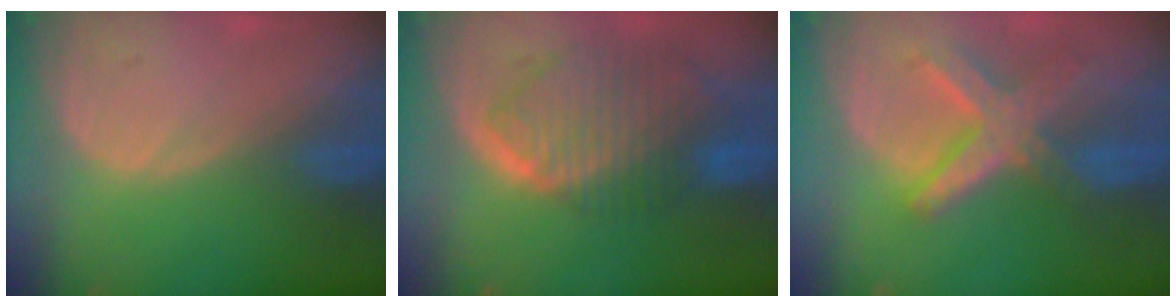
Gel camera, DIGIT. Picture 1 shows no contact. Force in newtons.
{"total": 9.9, "press": 8.4, "slide": 5.2}
{"total": 8.4, "press": 7.1, "slide": 4.3}